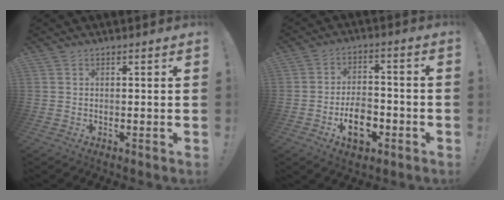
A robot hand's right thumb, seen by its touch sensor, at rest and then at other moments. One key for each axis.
{"total": 10.6, "fx": -4.4, "fy": 6.6, "fz": 7.1, "tx": -0.104, "ty": 0.017, "tz": -0.076}